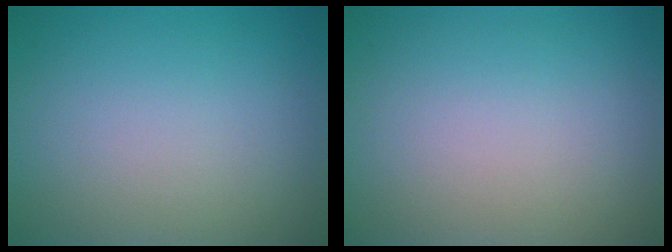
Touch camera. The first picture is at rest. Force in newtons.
{"total": 0.0}